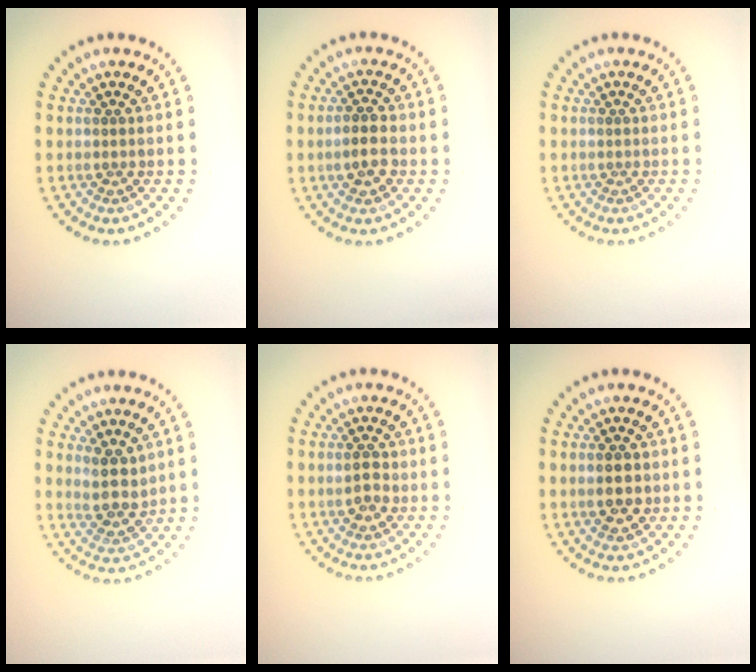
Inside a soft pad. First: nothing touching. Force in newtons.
{"total": 2.6, "press": 2.5, "slide": 0.3}
{"total": 0.0}
{"total": 3.0, "press": 2.7, "slide": 1.4}
{"total": 1.9, "press": 1.9, "slide": 0.1}
{"total": 2.6, "press": 2.6, "slide": 0.2}